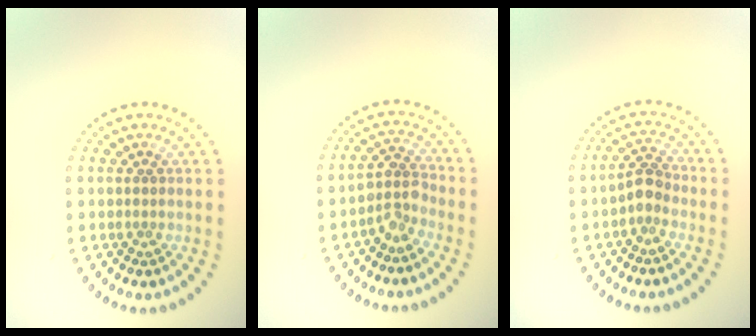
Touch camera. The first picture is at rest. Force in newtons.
{"total": 2.5, "press": 1.8, "slide": 1.7}
{"total": 2.0, "press": 1.7, "slide": 1.1}